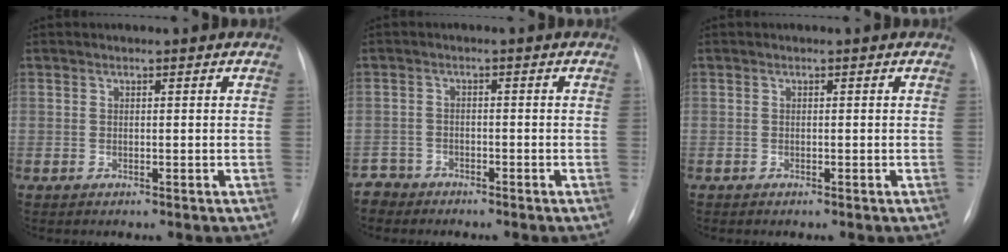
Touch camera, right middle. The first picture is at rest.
{"total": 2.9, "force": [-2.5, 1.1, -1.0], "torque": [0.018, 0.000, -0.052]}
{"total": 0.0}